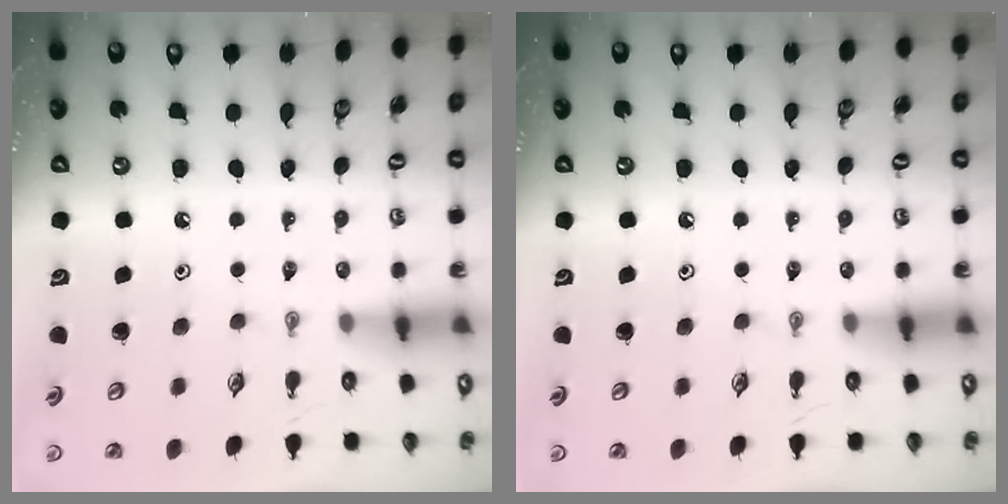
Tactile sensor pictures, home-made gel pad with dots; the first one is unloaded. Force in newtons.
{"total": 0.0}